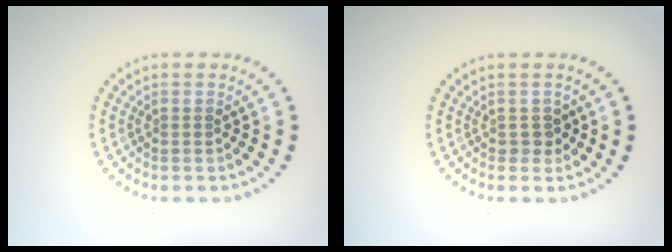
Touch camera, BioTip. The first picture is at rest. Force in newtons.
{"total": 1.0, "press": 0.9, "slide": 0.4}